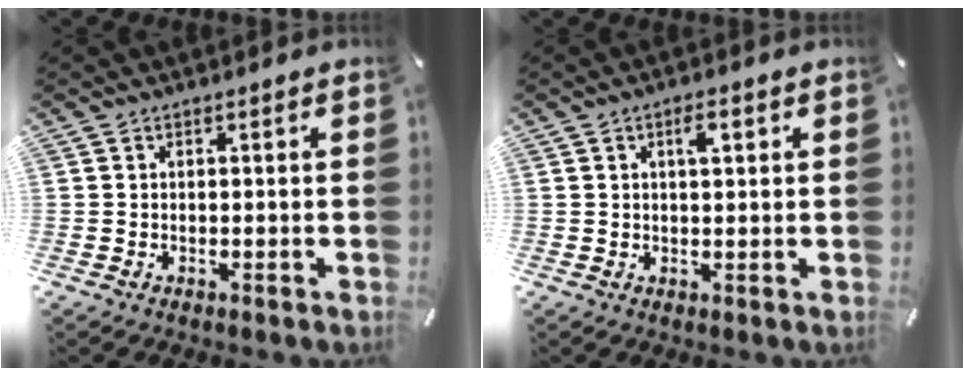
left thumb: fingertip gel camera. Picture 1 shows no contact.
{"total": 3.4, "force": [1.3, 1.4, 2.8], "torque": [-0.042, 0.001, 0.017]}